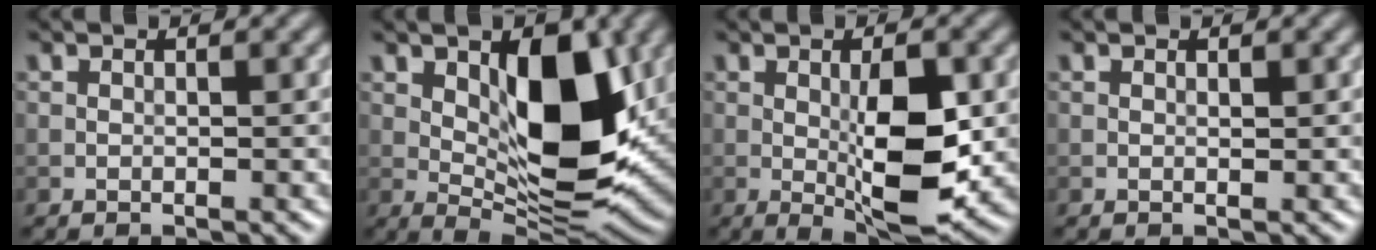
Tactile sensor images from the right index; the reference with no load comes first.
{"total": 10.0, "force": [1.7, 4.6, 8.6], "torque": [-0.131, -0.011, 0.035]}
{"total": 6.8, "force": [-0.3, 2.1, 6.4], "torque": [-0.104, -0.008, 0.000]}
{"total": 0.0}